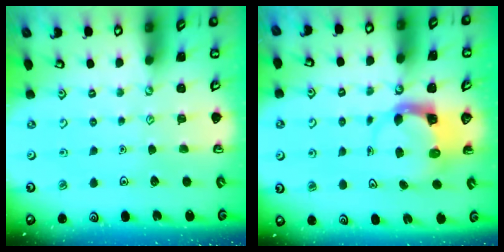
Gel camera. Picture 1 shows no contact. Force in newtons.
{"total": 3.7, "press": 3.6, "slide": 0.5}